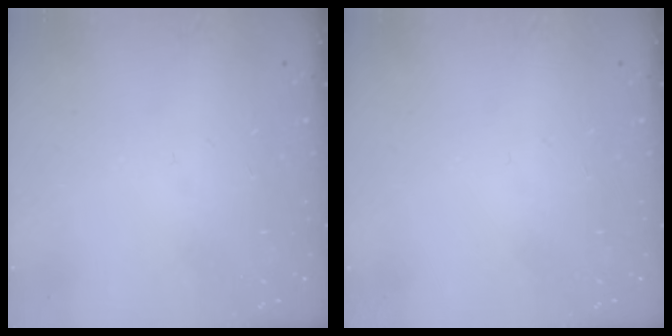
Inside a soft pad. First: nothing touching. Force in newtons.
{"total": 0.0}